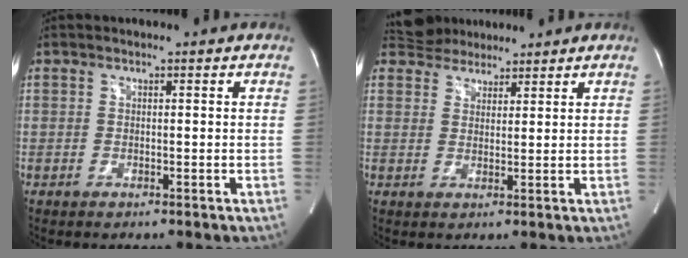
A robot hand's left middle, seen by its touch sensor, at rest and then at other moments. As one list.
[{"total": 5.1, "force": [4.5, 2.3, 0.4], "torque": [-0.011, 0.023, 0.081]}]